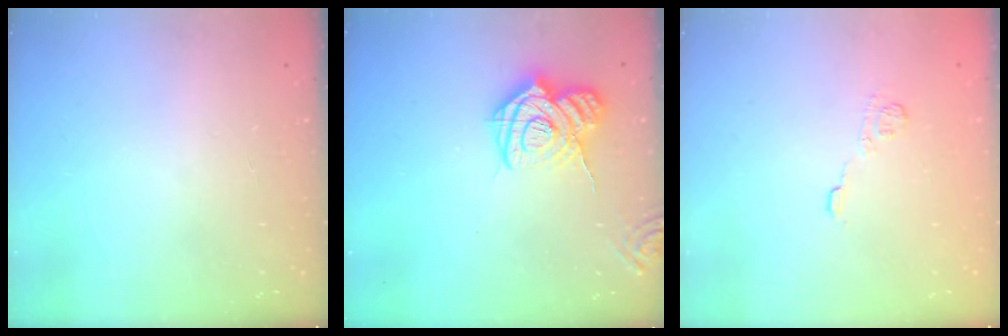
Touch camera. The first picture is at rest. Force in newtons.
{"total": 14.7, "press": 14.6, "slide": 1.5}
{"total": 4.1, "press": 3.8, "slide": 1.5}